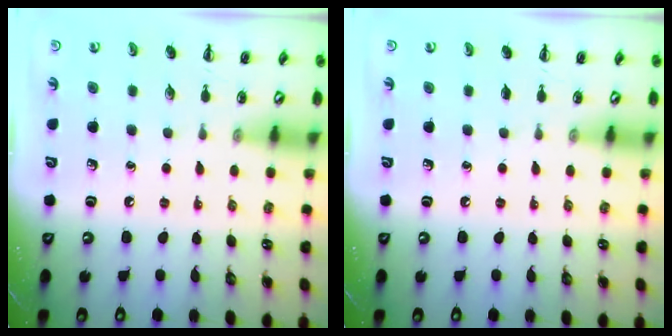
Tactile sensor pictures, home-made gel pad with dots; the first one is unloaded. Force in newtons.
{"total": 0.0}